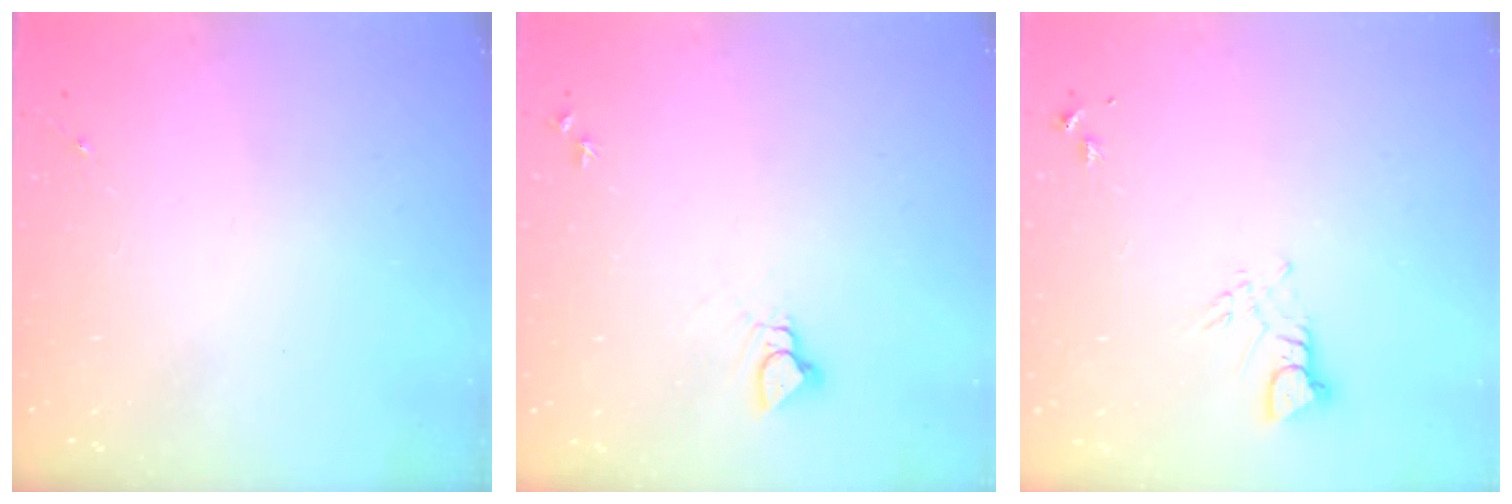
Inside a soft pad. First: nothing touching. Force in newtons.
{"total": 3.9, "press": 3.9, "slide": 0.2}
{"total": 3.9, "press": 3.9, "slide": 0.4}